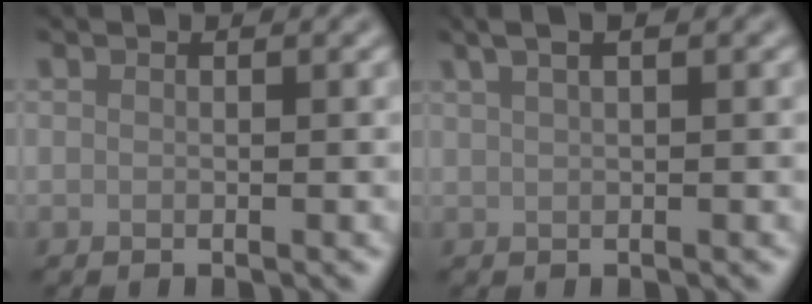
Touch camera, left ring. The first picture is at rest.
{"total": 3.7, "force": [2.3, 1.5, 2.5], "torque": [-0.027, 0.013, 0.018]}